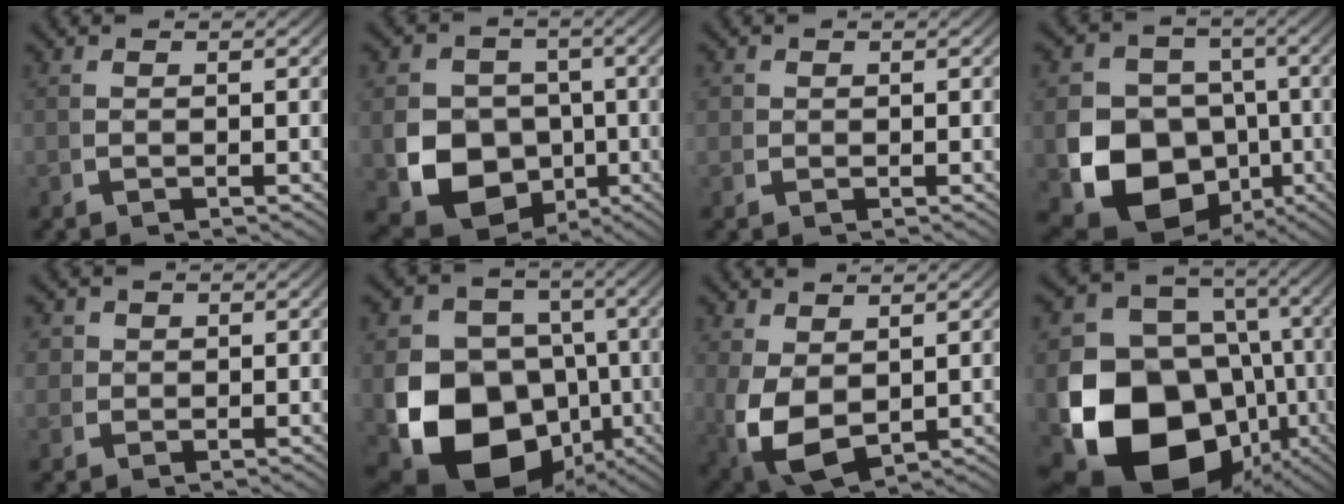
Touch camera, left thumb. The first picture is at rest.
{"total": 13.1, "force": [-2.9, 10.9, 6.6], "torque": [-0.156, -0.060, -0.031]}
{"total": 1.4, "force": [0.5, 1.2, 0.3], "torque": [-0.010, -0.010, 0.010]}
{"total": 15.4, "force": [-3.7, 12.5, 8.1], "torque": [-0.182, -0.076, -0.040]}
{"total": 2.8, "force": [1.1, 2.3, 1.0], "torque": [-0.026, -0.008, 0.023]}
{"total": 18.7, "force": [-4.8, 14.6, 10.6], "torque": [-0.226, -0.094, -0.050]}
{"total": 7.7, "force": [-1.1, 5.4, 5.3], "torque": [-0.141, -0.049, 0.015]}
{"total": 23.7, "force": [-6.2, 17.4, 14.8], "torque": [-0.293, -0.096, -0.068]}